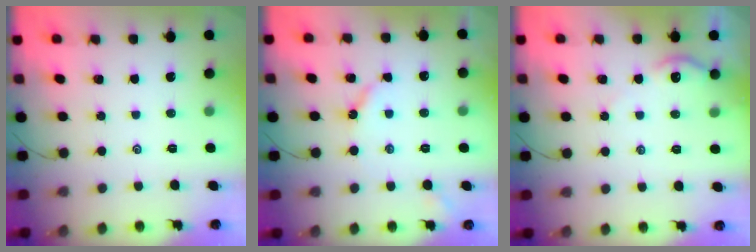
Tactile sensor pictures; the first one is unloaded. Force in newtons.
{"total": 4.5, "press": 4.5, "slide": 0.6}
{"total": 4.1, "press": 4.1, "slide": 0.4}